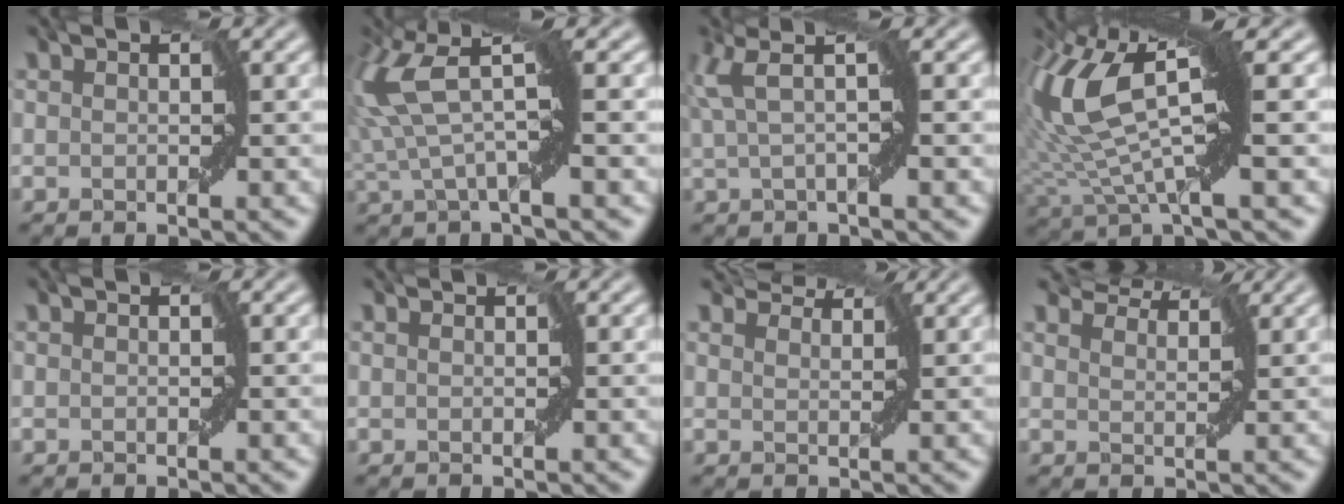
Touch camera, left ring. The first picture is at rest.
{"total": 5.5, "force": [1.1, 1.3, 5.2], "torque": [-0.122, 0.004, 0.014]}
{"total": 2.9, "force": [1.0, -0.1, 2.7], "torque": [-0.053, 0.012, 0.015]}
{"total": 8.7, "force": [2.7, 2.6, 7.8], "torque": [-0.182, -0.003, 0.050]}
{"total": 0.0}
{"total": 0.0}
{"total": 2.1, "force": [1.9, 0.7, 0.6], "torque": [-0.012, 0.003, 0.022]}
{"total": 3.8, "force": [3.7, 0.6, 0.9], "torque": [-0.020, 0.011, 0.050]}